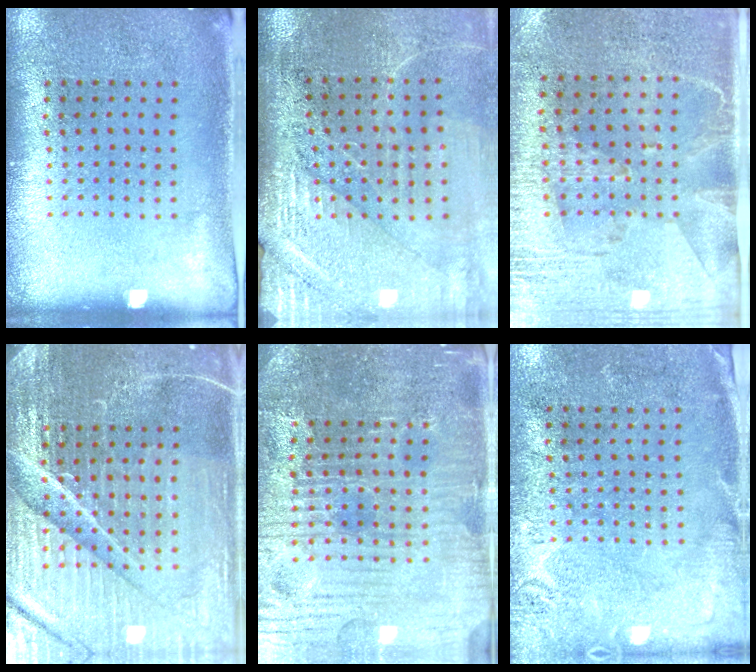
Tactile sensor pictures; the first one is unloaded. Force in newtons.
{"total": 3.5, "press": 3.3, "slide": 1.1}
{"total": 2.9, "press": 2.5, "slide": 1.4}
{"total": 6.2, "press": 5.6, "slide": 2.8}
{"total": 5.3, "press": 5.0, "slide": 1.6}
{"total": 2.6, "press": 2.4, "slide": 1.1}